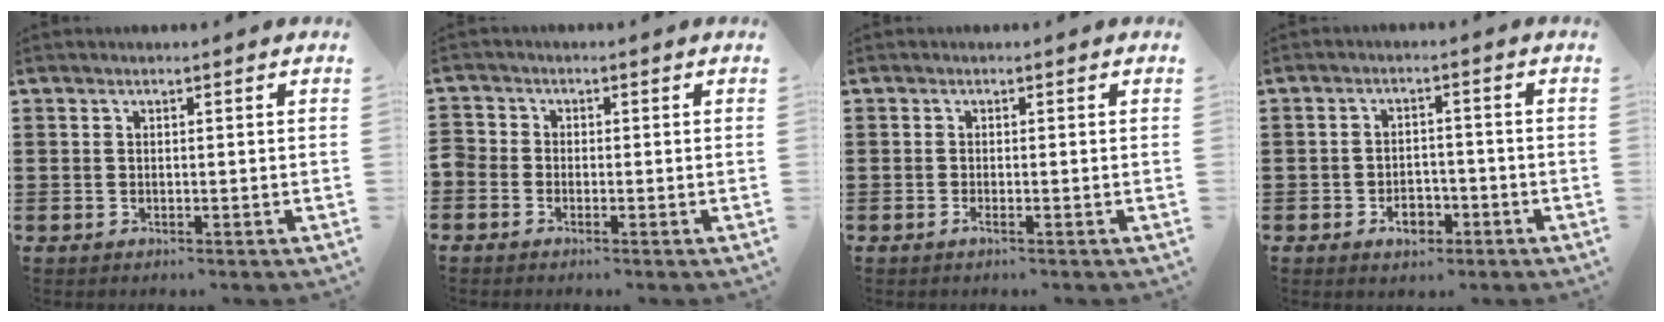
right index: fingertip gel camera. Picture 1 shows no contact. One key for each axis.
{"total": 1.4, "fx": -1.0, "fy": 1.0, "fz": 0.1, "tx": -0.005, "ty": 0.005, "tz": -0.022}
{"total": 0.7, "fx": -0.5, "fy": 0.0, "fz": 0.5, "tx": -0.010, "ty": -0.004, "tz": -0.008}
{"total": 3.9, "fx": -2.1, "fy": 2.4, "fz": 2.3, "tx": -0.033, "ty": 0.001, "tz": -0.041}